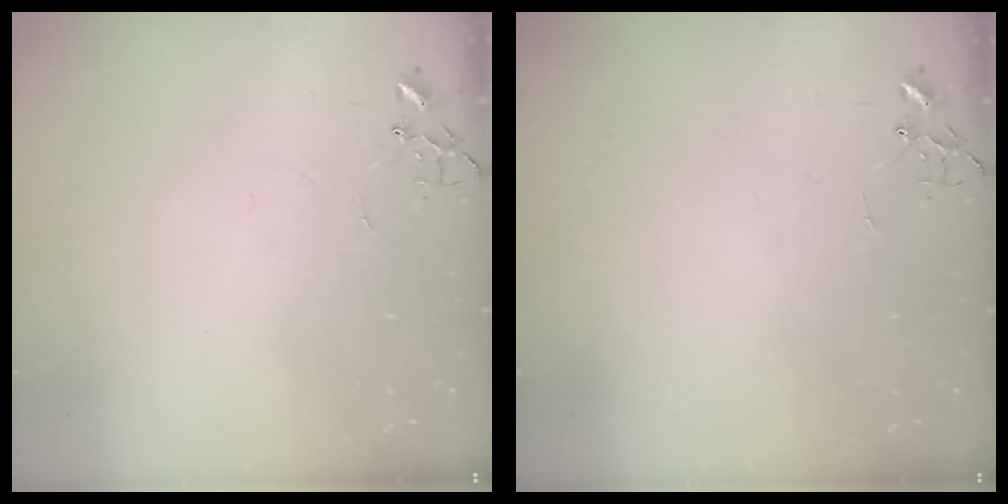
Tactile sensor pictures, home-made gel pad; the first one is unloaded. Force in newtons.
{"total": 0.0}